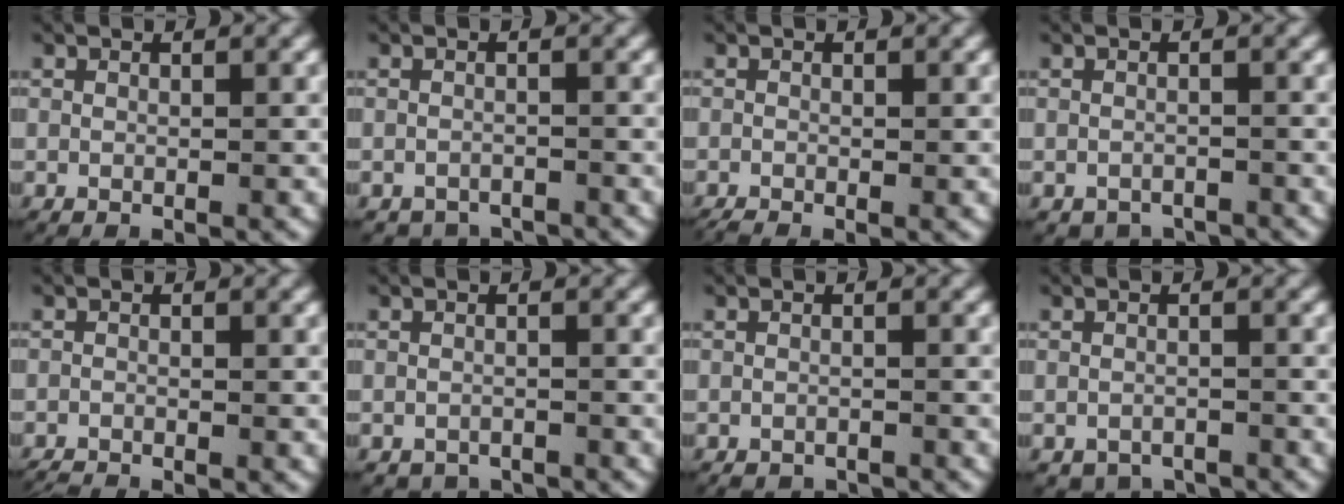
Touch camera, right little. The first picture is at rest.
{"total": 2.3, "force": [-2.2, 0.8, -0.1], "torque": [0.002, -0.009, -0.036]}
{"total": 0.8, "force": [-0.7, 0.2, 0.4], "torque": [-0.006, -0.007, -0.011]}
{"total": 2.1, "force": [-1.8, 1.0, 0.1], "torque": [-0.001, -0.008, -0.028]}
{"total": 1.2, "force": [-1.2, 0.1, 0.1], "torque": [-0.008, -0.009, -0.019]}
{"total": 1.7, "force": [-1.6, 0.7, -0.1], "torque": [0.000, -0.007, -0.025]}
{"total": 1.3, "force": [-1.3, 0.3, -0.1], "torque": [-0.003, -0.006, -0.019]}
{"total": 2.9, "force": [-2.5, 1.3, 0.2], "torque": [0.001, -0.009, -0.040]}